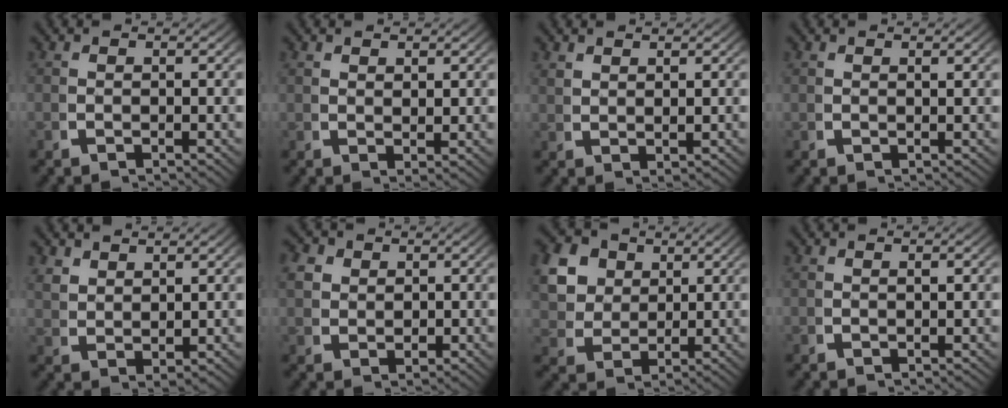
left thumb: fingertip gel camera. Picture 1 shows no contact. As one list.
[{"total": 1.3, "force": [1.3, -0.1, 0.3], "torque": [-0.003, -0.003, 0.032]}, {"total": 1.7, "force": [1.7, 0.0, 0.3], "torque": [0.000, 0.004, 0.041]}, {"total": 0.7, "force": [0.6, -0.2, 0.2], "torque": [-0.005, -0.002, 0.017]}, {"total": 2.5, "force": [2.2, 0.7, 0.7], "torque": [-0.014, -0.001, 0.054]}, {"total": 3.7, "force": [1.2, 3.0, 1.7], "torque": [-0.038, -0.011, 0.030]}, {"total": 9.2, "force": [3.0, 7.4, 4.7], "torque": [-0.117, -0.017, 0.055]}, {"total": 0.6, "force": [0.3, 0.0, 0.5], "torque": [-0.008, -0.001, 0.010]}]